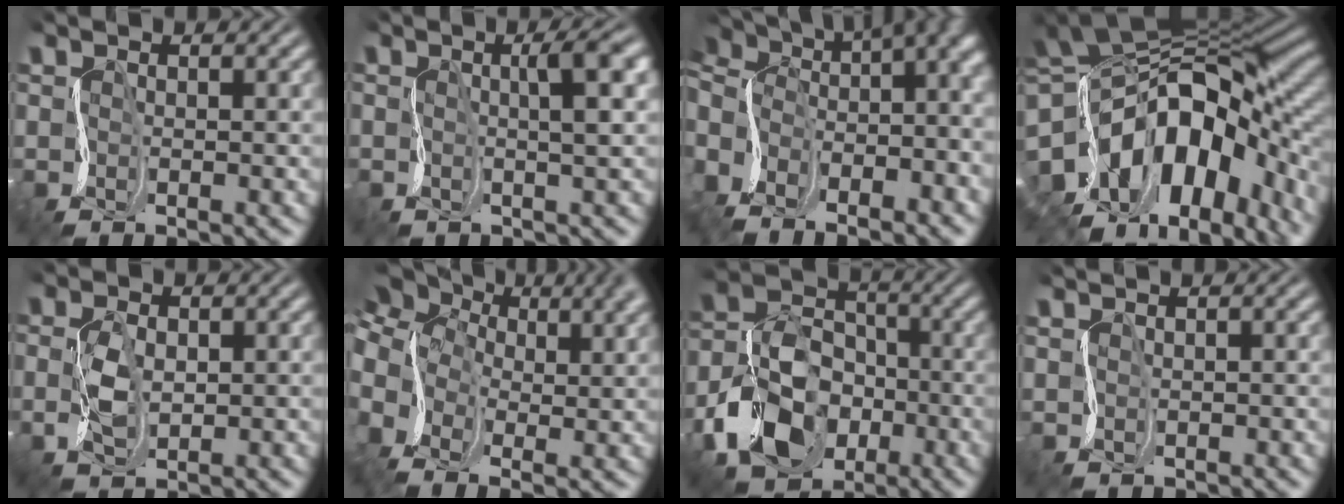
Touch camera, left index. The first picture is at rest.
{"total": 2.7, "force": [1.0, 0.2, 2.5], "torque": [-0.035, 0.015, 0.009]}
{"total": 13.4, "force": [-1.2, 7.1, 11.4], "torque": [-0.195, -0.001, 0.026]}
{"total": 14.3, "force": [-2.1, 8.6, 11.2], "torque": [-0.200, 0.021, -0.034]}
{"total": 1.3, "force": [0.4, 0.9, 0.8], "torque": [-0.046, 0.005, 0.007]}
{"total": 13.0, "force": [0.7, 9.3, 9.0], "torque": [-0.181, 0.008, 0.026]}
{"total": 7.5, "force": [-3.4, 5.8, 3.2], "torque": [-0.078, 0.010, -0.081]}
{"total": 0.8, "force": [0.4, -0.3, -0.6], "torque": [0.013, -0.002, 0.002]}